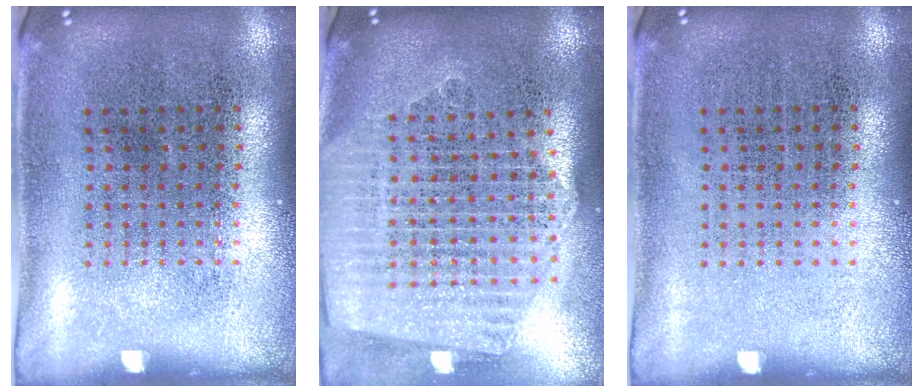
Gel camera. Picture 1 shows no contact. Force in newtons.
{"total": 2.5, "press": 2.2, "slide": 1.2}
{"total": 0.0}